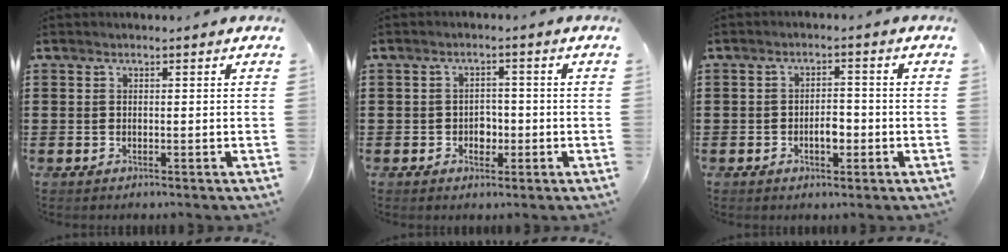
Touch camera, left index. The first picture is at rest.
{"total": 2.4, "force": [-0.7, 1.9, 1.3], "torque": [-0.030, 0.003, -0.017]}
{"total": 3.4, "force": [-0.9, 1.5, 2.9], "torque": [-0.046, 0.001, -0.018]}